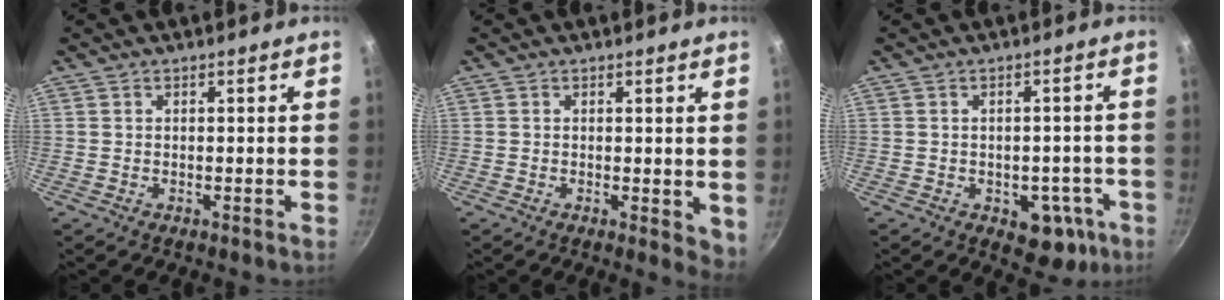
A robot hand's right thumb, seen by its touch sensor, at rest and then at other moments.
{"total": 3.7, "force": [0.2, 1.5, 3.4], "torque": [-0.039, -0.010, 0.002]}
{"total": 7.4, "force": [-3.3, 4.6, 4.7], "torque": [-0.026, 0.021, -0.033]}